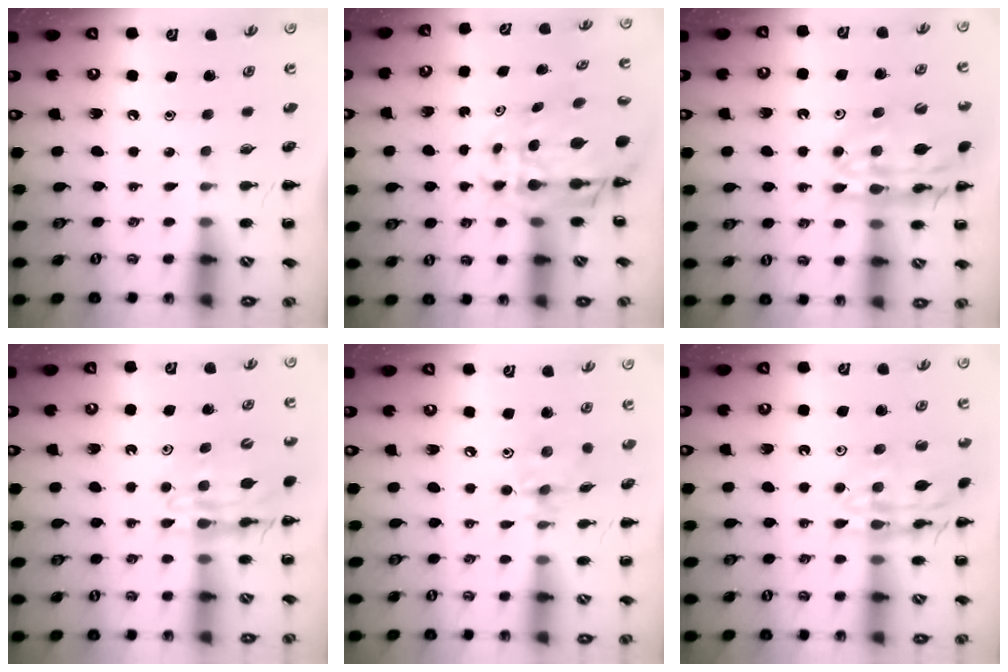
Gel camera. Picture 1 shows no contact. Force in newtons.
{"total": 8.6, "press": 8.1, "slide": 2.8}
{"total": 19.7, "press": 19.5, "slide": 2.9}
{"total": 12.3, "press": 11.8, "slide": 3.7}
{"total": 5.9, "press": 5.9, "slide": 0.6}
{"total": 14.8, "press": 14.7, "slide": 1.4}